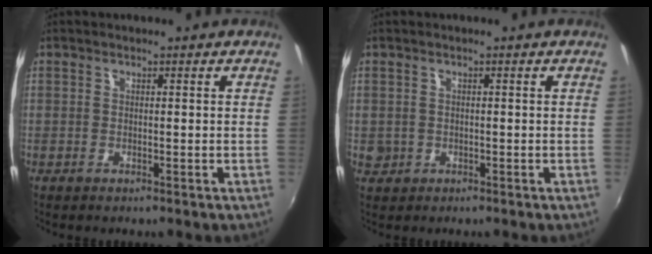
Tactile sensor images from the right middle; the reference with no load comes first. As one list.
[{"total": 2.5, "force": [-0.4, 2.4, 0.7], "torque": [-0.013, -0.003, -0.004]}]